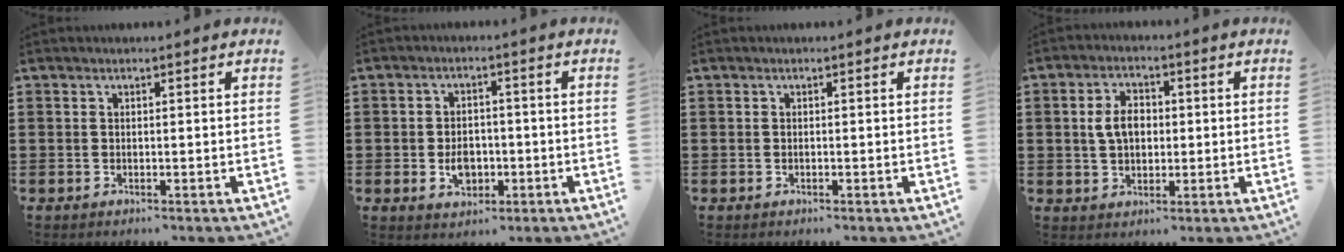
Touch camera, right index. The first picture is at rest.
{"total": 4.1, "force": [-1.0, 3.0, 2.6], "torque": [-0.045, 0.002, -0.021]}
{"total": 0.0}
{"total": 5.1, "force": [0.4, 3.4, 3.7], "torque": [-0.088, 0.012, 0.001]}